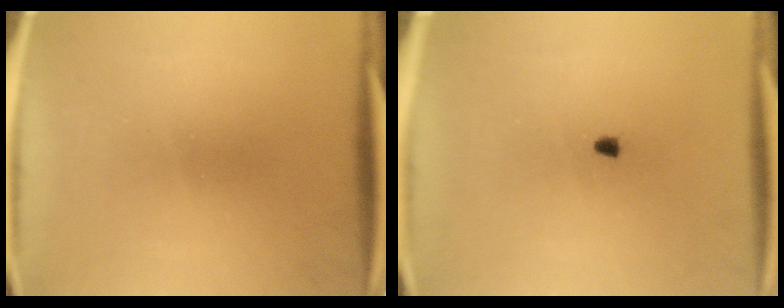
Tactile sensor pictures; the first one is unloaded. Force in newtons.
{"total": 1.0}